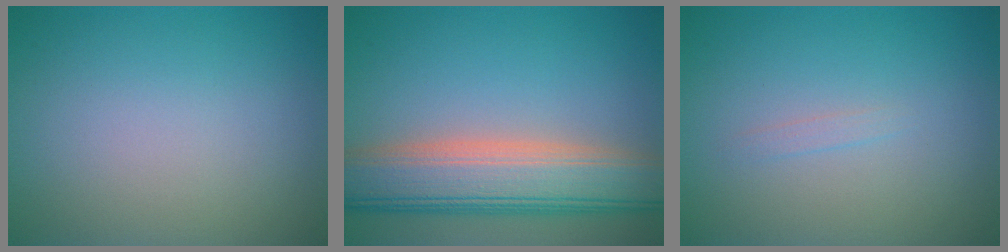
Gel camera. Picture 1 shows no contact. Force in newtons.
{"total": 8.9, "press": 8.9, "slide": 0.8}
{"total": 0.6, "press": 0.6, "slide": 0.1}